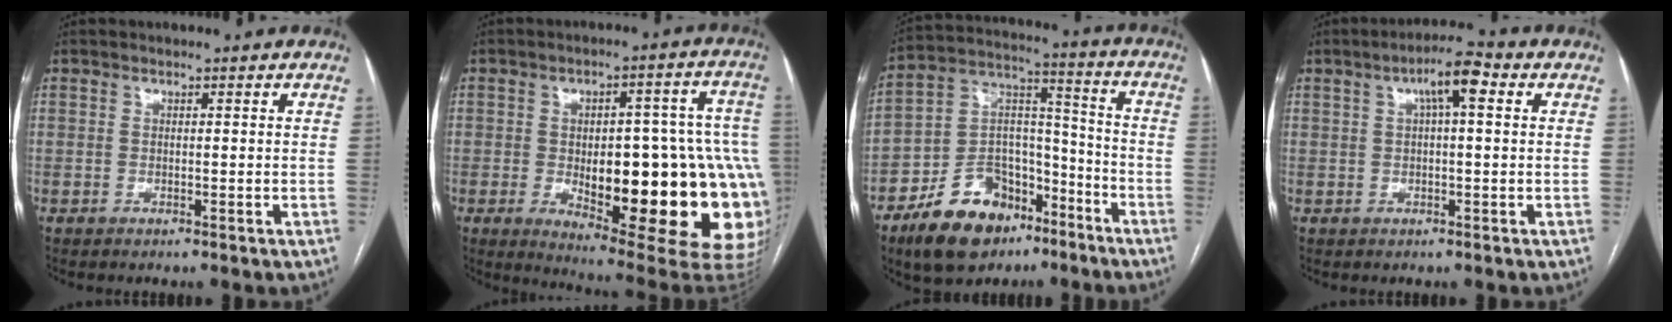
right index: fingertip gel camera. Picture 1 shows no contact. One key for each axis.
{"total": 26.6, "fx": -4.5, "fy": 7.9, "fz": 25.0, "tx": -0.232, "ty": 0.019, "tz": -0.035}
{"total": 16.6, "fx": -10.8, "fy": 9.5, "fz": 8.4, "tx": -0.151, "ty": 0.036, "tz": -0.179}
{"total": 5.8, "fx": 2.0, "fy": 1.0, "fz": 5.4, "tx": -0.093, "ty": 0.021, "tz": 0.027}